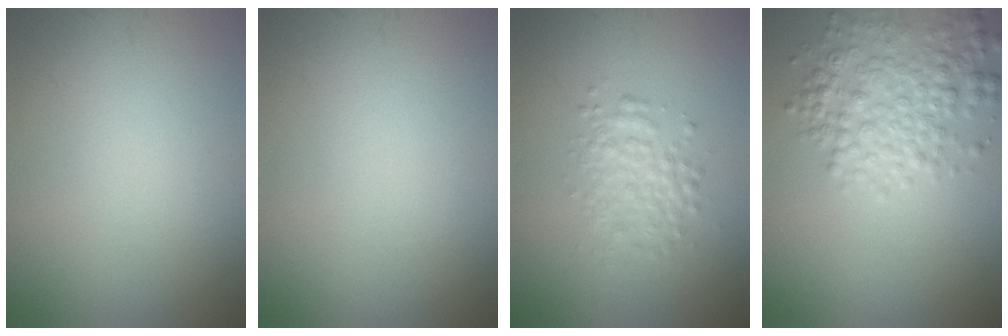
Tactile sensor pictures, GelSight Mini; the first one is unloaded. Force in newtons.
{"total": 0.0}
{"total": 2.8, "press": 2.8, "slide": 0.0}
{"total": 4.7, "press": 4.7, "slide": 0.2}